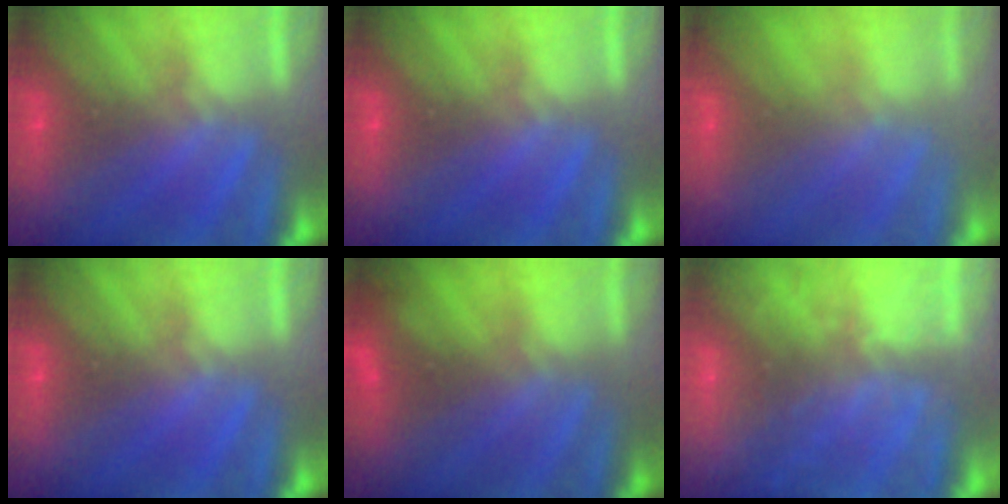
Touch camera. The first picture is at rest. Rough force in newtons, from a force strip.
{"total": 0.0}
{"total": 2.5}
{"total": 0.0}
{"total": 1.8}
{"total": 8.3}